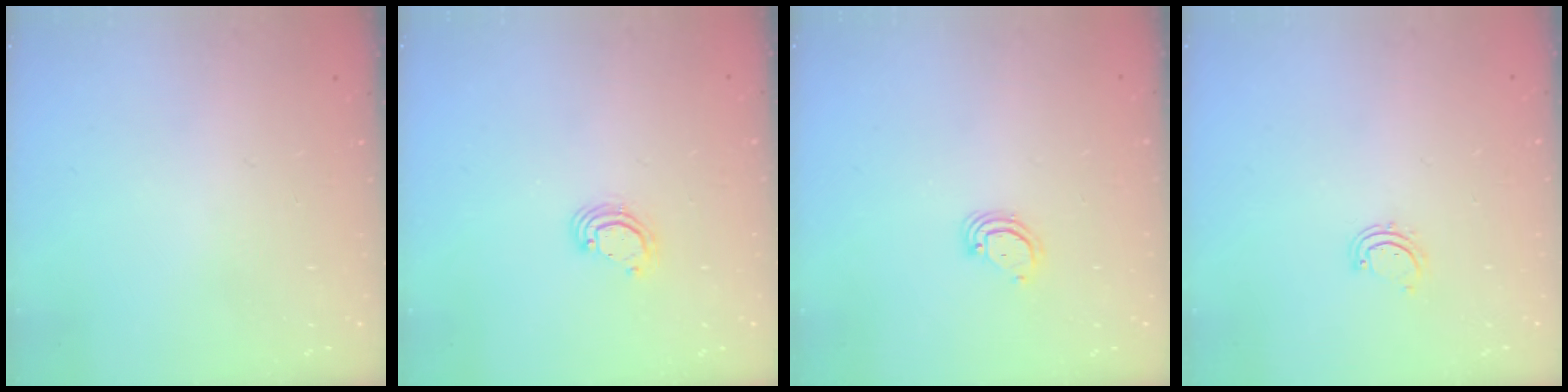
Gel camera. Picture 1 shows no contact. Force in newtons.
{"total": 3.8, "press": 3.8, "slide": 0.1}
{"total": 3.5, "press": 3.5, "slide": 0.2}
{"total": 2.9, "press": 2.9, "slide": 0.3}